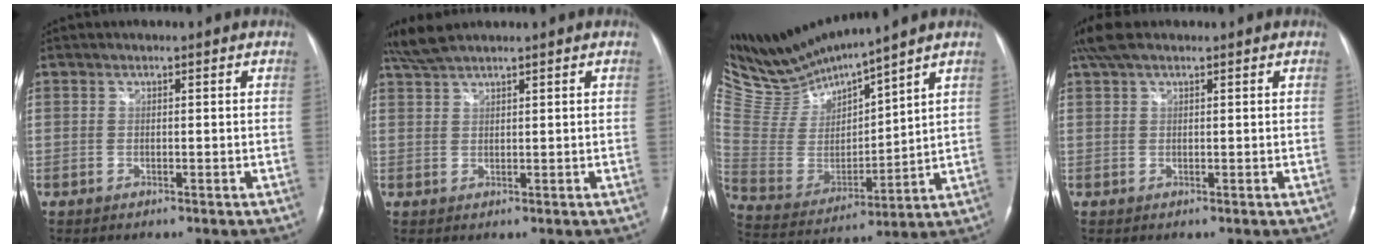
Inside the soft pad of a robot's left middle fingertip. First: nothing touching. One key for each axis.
{"total": 3.8, "fx": 3.5, "fy": 0.0, "fz": 1.7, "tx": -0.047, "ty": 0.016, "tz": 0.076}
{"total": 12.9, "fx": 12.6, "fy": -0.6, "fz": 2.8, "tx": -0.075, "ty": -0.013, "tz": 0.267}
{"total": 4.2, "fx": 3.1, "fy": 1.3, "fz": 2.5, "tx": -0.060, "ty": 0.029, "tz": 0.061}